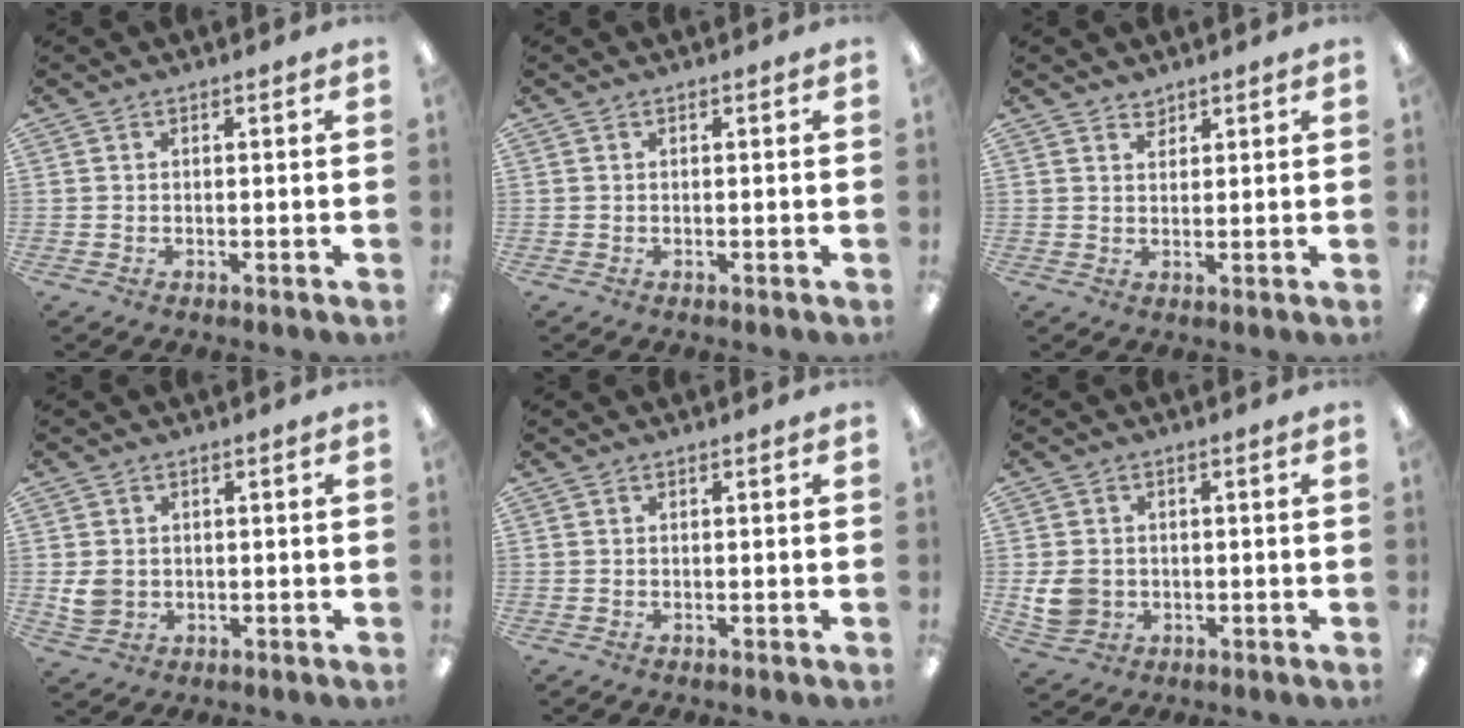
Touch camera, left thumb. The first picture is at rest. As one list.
[{"total": 0.0}, {"total": 2.2, "force": [2.0, 0.9, 0.3], "torque": [0.000, -0.008, 0.037]}, {"total": 4.4, "force": [0.6, 3.8, 2.1], "torque": [-0.031, -0.001, 0.011]}, {"total": 0.0}, {"total": 6.0, "force": [0.0, 5.3, 2.8], "torque": [-0.050, 0.004, 0.003]}]